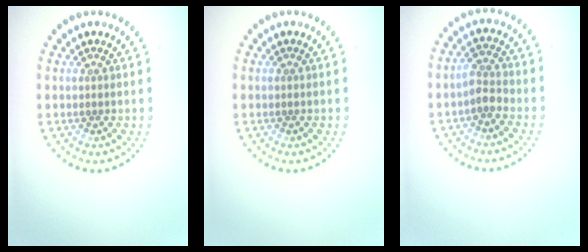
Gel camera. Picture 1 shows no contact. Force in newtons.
{"total": 0.0}
{"total": 1.9, "press": 1.8, "slide": 0.7}